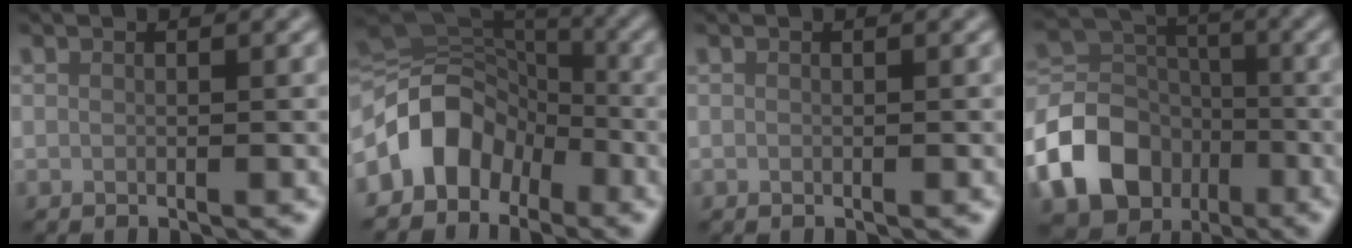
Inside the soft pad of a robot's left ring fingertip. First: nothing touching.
{"total": 7.9, "force": [-3.8, 5.8, 3.9], "torque": [-0.061, 0.010, -0.082]}
{"total": 0.0}
{"total": 13.7, "force": [-6.6, 10.6, 5.7], "torque": [-0.133, -0.026, -0.130]}